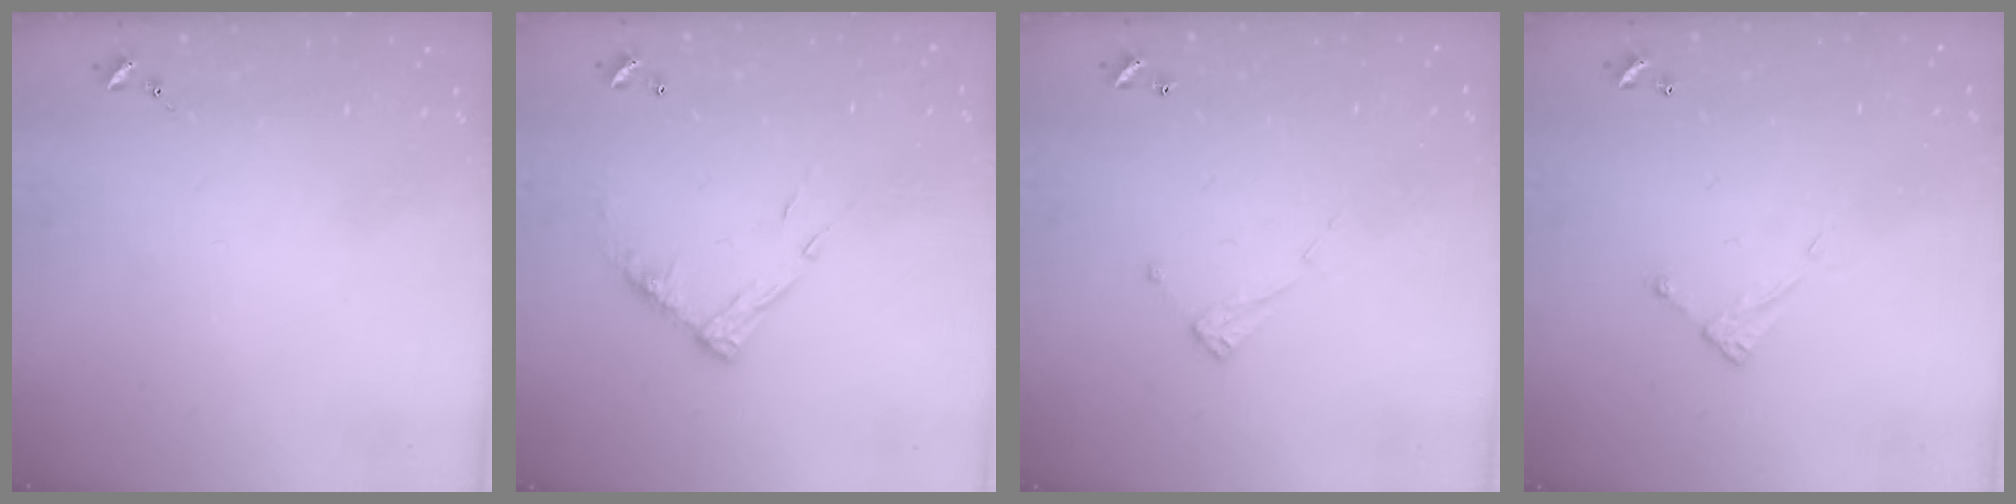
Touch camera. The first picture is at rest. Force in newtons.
{"total": 10.9, "press": 10.9, "slide": 0.8}
{"total": 6.9, "press": 6.9, "slide": 0.3}
{"total": 5.0, "press": 5.0, "slide": 0.4}